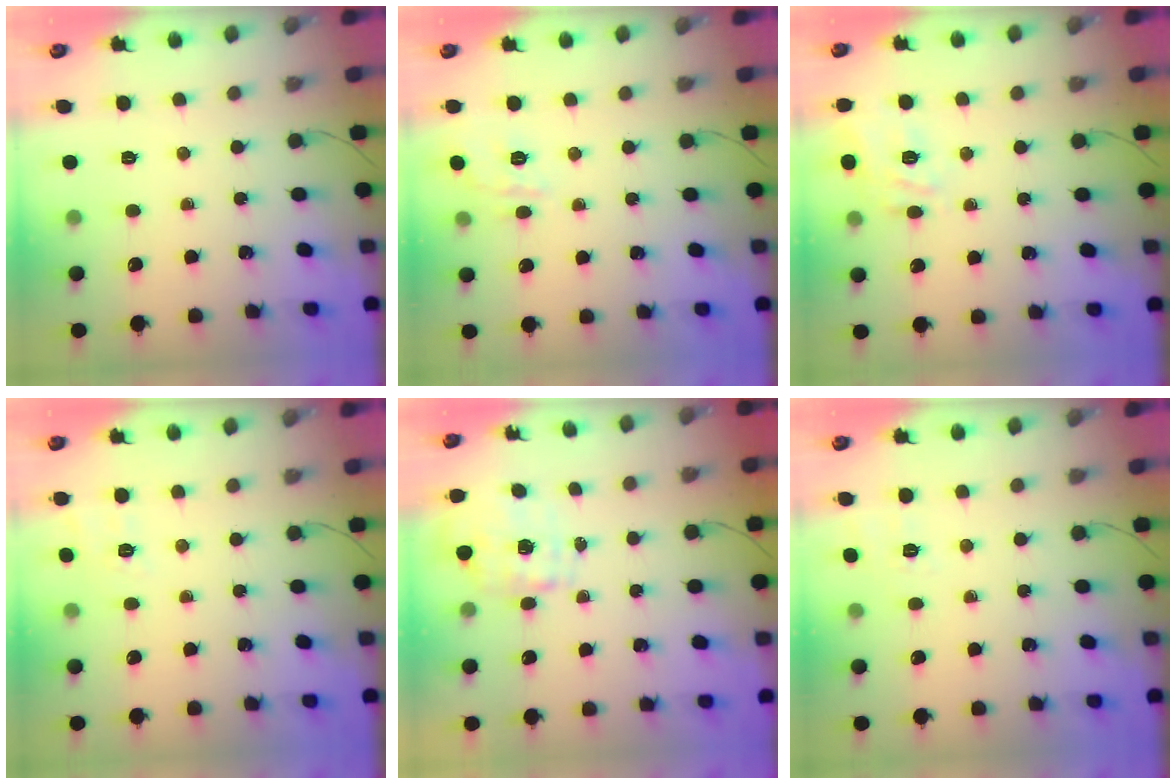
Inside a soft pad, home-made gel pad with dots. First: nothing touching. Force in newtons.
{"total": 8.0, "press": 8.0, "slide": 0.9}
{"total": 6.5, "press": 6.4, "slide": 1.0}
{"total": 3.1, "press": 2.3, "slide": 2.2}
{"total": 1.7, "press": 1.6, "slide": 0.5}
{"total": 2.7, "press": 1.6, "slide": 2.1}